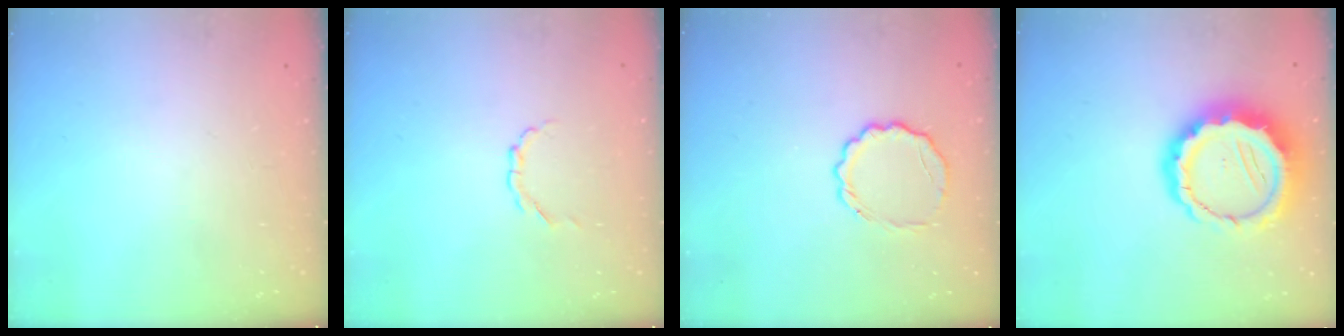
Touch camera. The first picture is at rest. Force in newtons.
{"total": 1.7, "press": 1.7, "slide": 0.1}
{"total": 6.2, "press": 6.0, "slide": 1.6}
{"total": 15.6, "press": 15.2, "slide": 3.5}